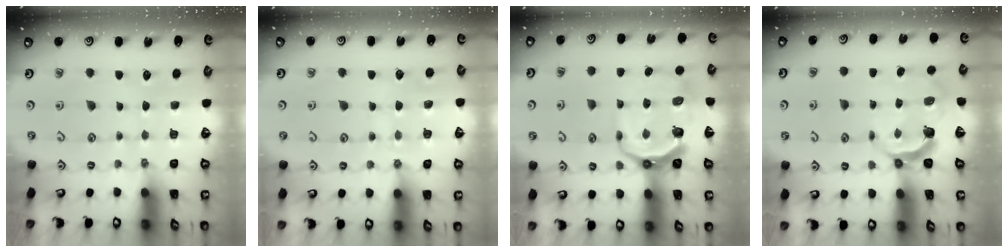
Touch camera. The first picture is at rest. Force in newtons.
{"total": 5.8, "press": 5.7, "slide": 0.8}
{"total": 10.3, "press": 9.4, "slide": 4.1}
{"total": 4.3, "press": 2.9, "slide": 3.2}